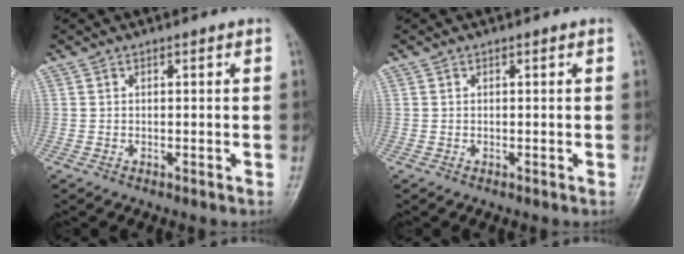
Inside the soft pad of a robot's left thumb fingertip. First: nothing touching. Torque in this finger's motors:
{"motor_torque": [-0.10, -0.08, 0.01, 0.00, 0.00]}